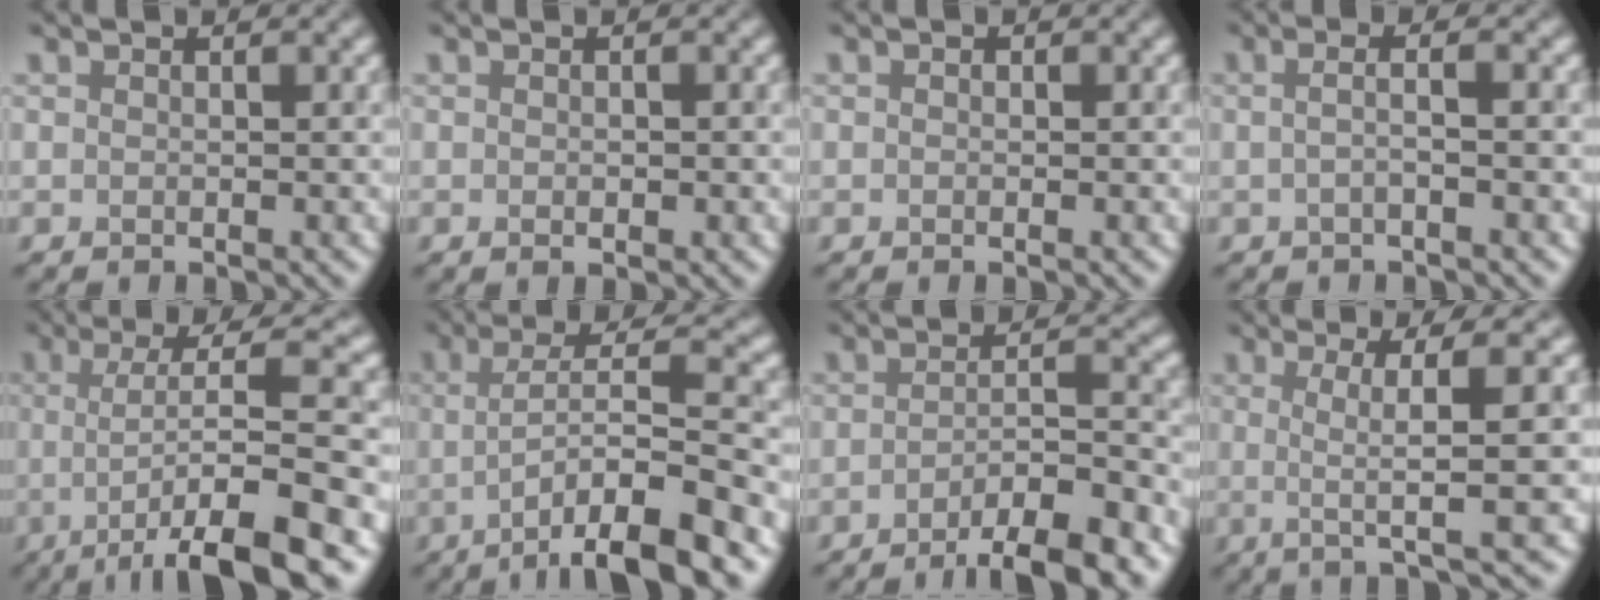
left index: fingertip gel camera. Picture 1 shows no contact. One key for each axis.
{"total": 0.9, "fx": -0.1, "fy": 0.3, "fz": 0.9, "tx": -0.001, "ty": 0.005, "tz": 0.004}
{"total": 0.5, "fx": -0.2, "fy": -0.3, "fz": -0.3, "tx": 0.001, "ty": 0.005, "tz": 0.005}
{"total": 1.4, "fx": -0.2, "fy": 0.3, "fz": 1.3, "tx": -0.021, "ty": 0.003, "tz": -0.005}
{"total": 11.0, "fx": -2.9, "fy": 2.5, "fz": 10.3, "tx": -0.134, "ty": 0.021, "tz": -0.035}
{"total": 9.7, "fx": -4.3, "fy": 2.1, "fz": 8.5, "tx": -0.125, "ty": 0.022, "tz": -0.062}
{"total": 7.8, "fx": -5.1, "fy": 1.5, "fz": 5.7, "tx": -0.070, "ty": 0.017, "tz": -0.065}
{"total": 5.9, "fx": 0.2, "fy": 0.6, "fz": 5.8, "tx": -0.095, "ty": 0.021, "tz": 0.012}